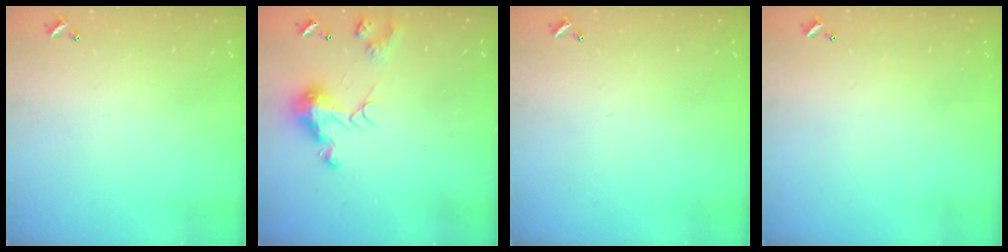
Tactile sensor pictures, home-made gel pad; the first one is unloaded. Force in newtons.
{"total": 8.2, "press": 8.2, "slide": 1.0}
{"total": 0.0}
{"total": 0.0}